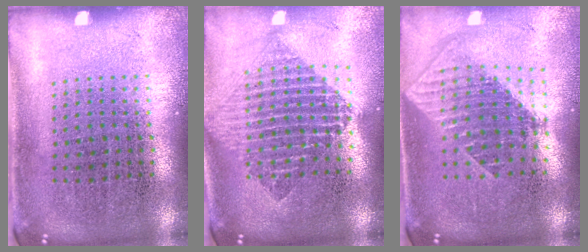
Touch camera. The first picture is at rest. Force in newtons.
{"total": 2.0, "press": 1.6, "slide": 1.2}
{"total": 1.8, "press": 1.5, "slide": 1.0}